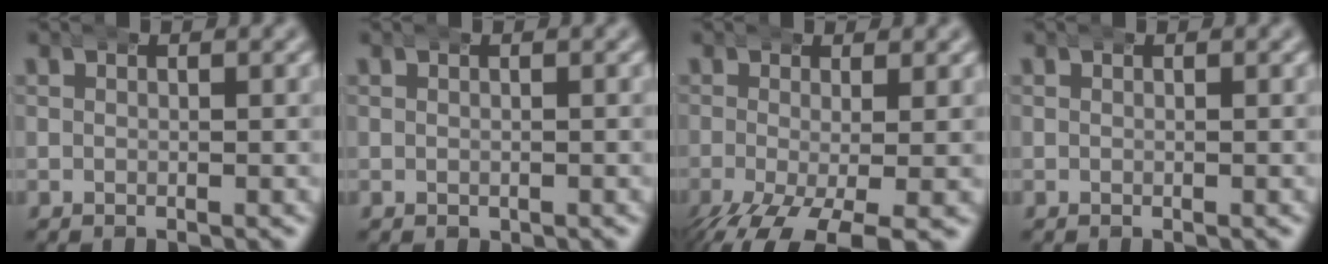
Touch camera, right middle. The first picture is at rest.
{"total": 0.6, "force": [-0.1, 0.5, 0.2], "torque": [-0.007, -0.004, 0.002]}
{"total": 6.9, "force": [-4.0, 3.0, 4.8], "torque": [-0.095, -0.036, -0.047]}
{"total": 0.0}